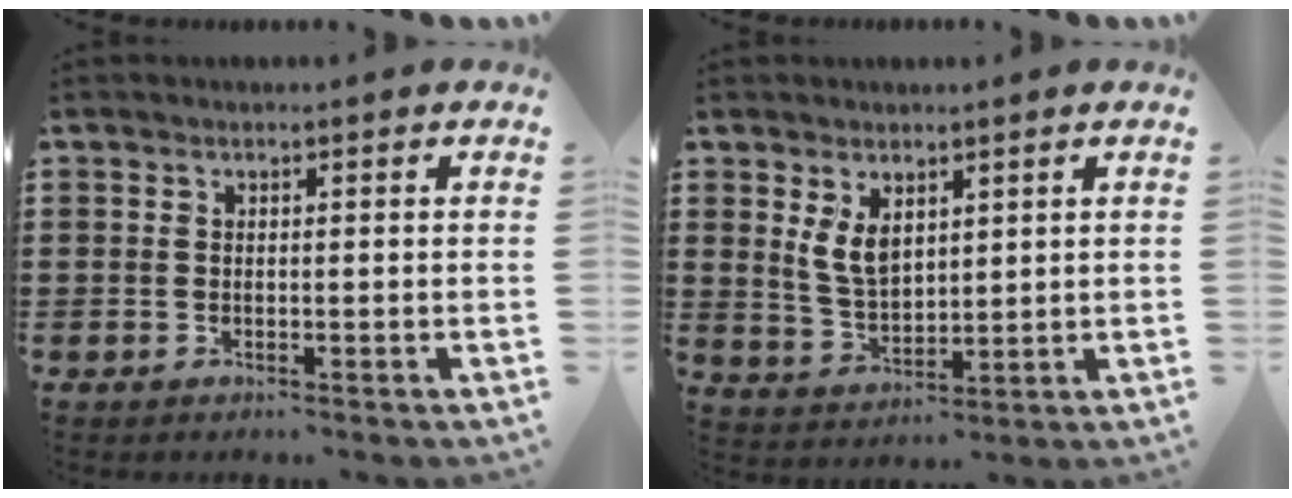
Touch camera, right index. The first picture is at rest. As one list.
[{"total": 5.1, "force": [2.4, 2.9, 3.5], "torque": [-0.083, 0.001, 0.043]}]